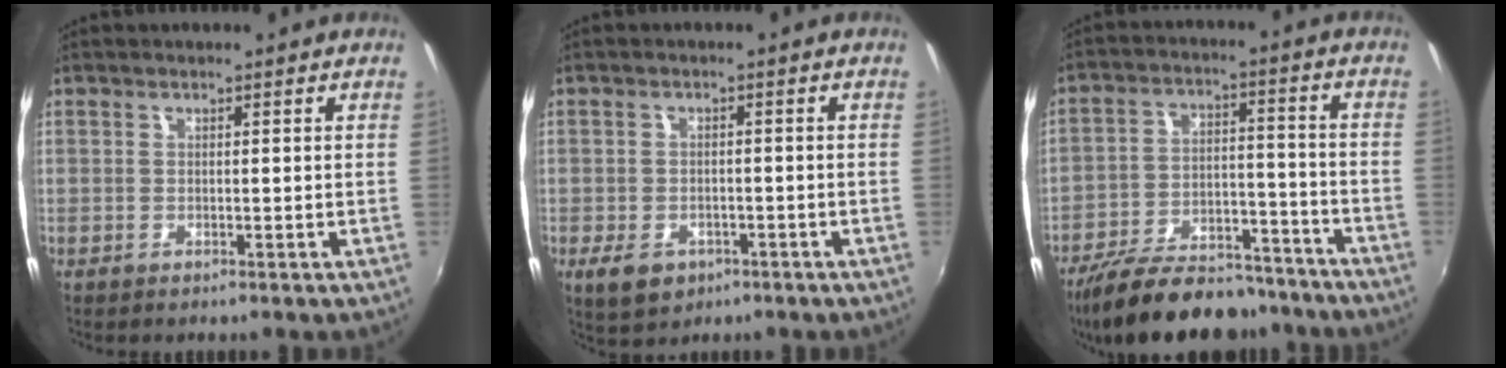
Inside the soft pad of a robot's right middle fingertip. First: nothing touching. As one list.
[{"total": 5.7, "force": [-2.8, 3.9, 3.2], "torque": [-0.072, -0.012, -0.041]}, {"total": 21.6, "force": [-17.9, 7.5, 9.5], "torque": [-0.182, 0.003, -0.252]}]